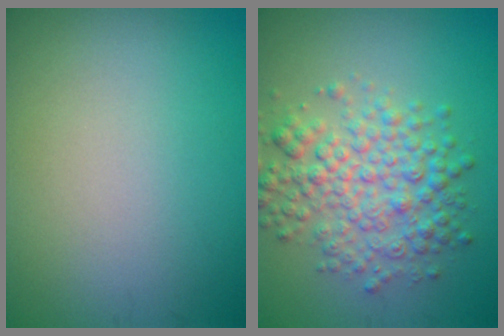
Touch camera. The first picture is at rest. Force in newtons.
{"total": 5.4, "press": 5.4, "slide": 0.0}